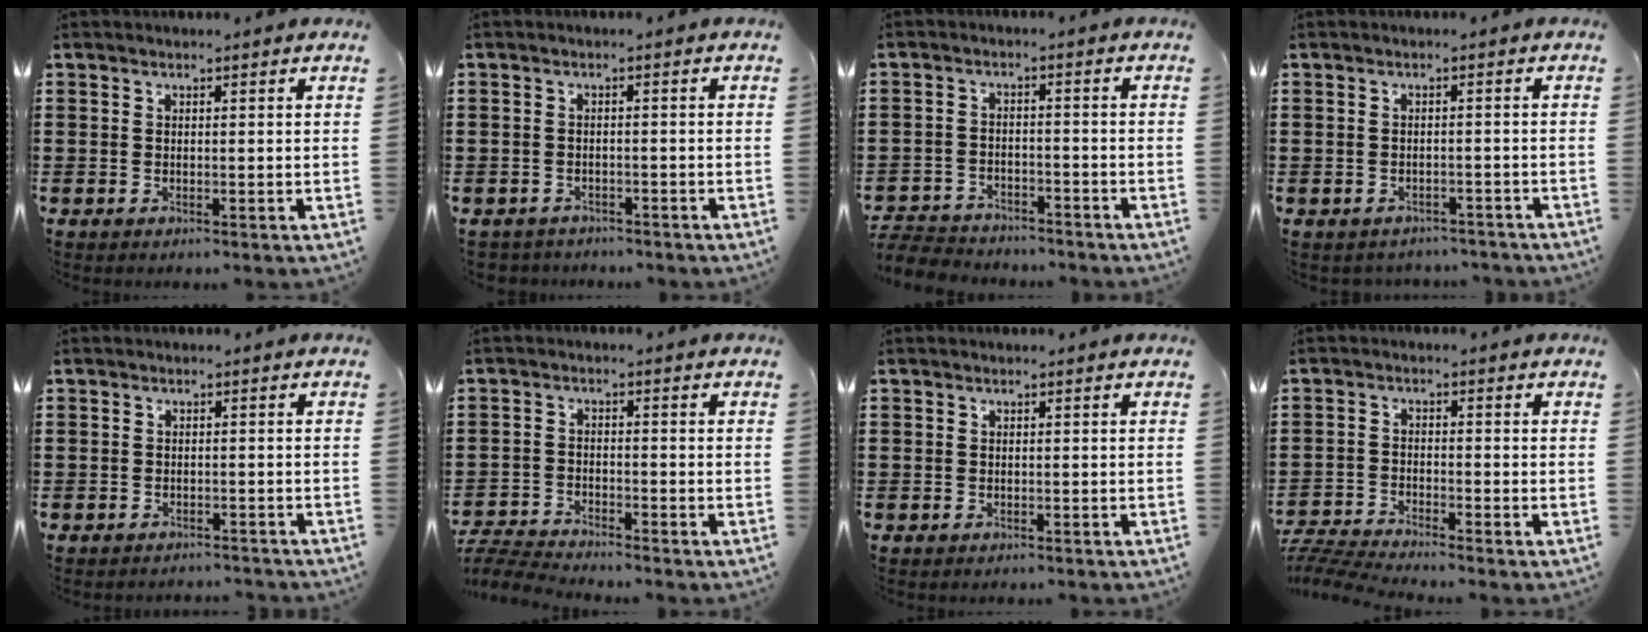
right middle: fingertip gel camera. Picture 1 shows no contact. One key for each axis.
{"total": 1.6, "fx": -1.6, "fy": 0.3, "fz": -0.1, "tx": -0.006, "ty": -0.002, "tz": -0.035}
{"total": 4.3, "fx": -4.3, "fy": 0.7, "fz": 0.3, "tx": -0.014, "ty": 0.002, "tz": -0.091}
{"total": 1.6, "fx": -1.5, "fy": 0.3, "fz": -0.1, "tx": -0.006, "ty": -0.001, "tz": -0.034}
{"total": 1.9, "fx": -1.9, "fy": 0.3, "fz": -0.3, "tx": 0.000, "ty": 0.002, "tz": -0.044}
{"total": 4.5, "fx": -4.5, "fy": 0.2, "fz": 0.8, "tx": -0.035, "ty": -0.006, "tz": -0.096}
{"total": 0.8, "fx": -0.7, "fy": 0.5, "fz": 0.0, "tx": -0.001, "ty": 0.002, "tz": -0.014}
{"total": 4.5, "fx": -4.3, "fy": -0.1, "fz": 1.2, "tx": -0.051, "ty": -0.018, "tz": -0.095}